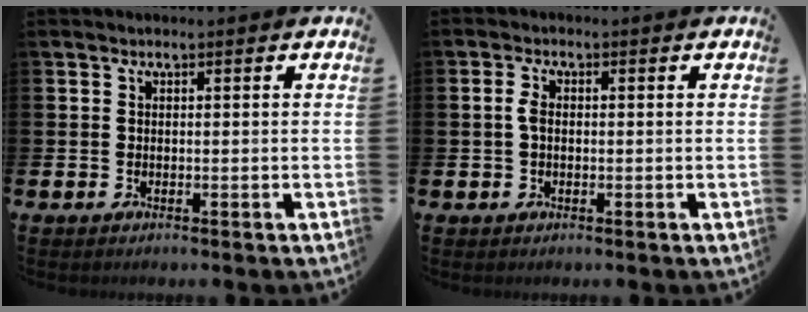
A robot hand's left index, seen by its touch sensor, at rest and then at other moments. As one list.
[{"total": 2.1, "force": [0.1, 1.2, 1.7], "torque": [-0.032, 0.006, 0.000]}]